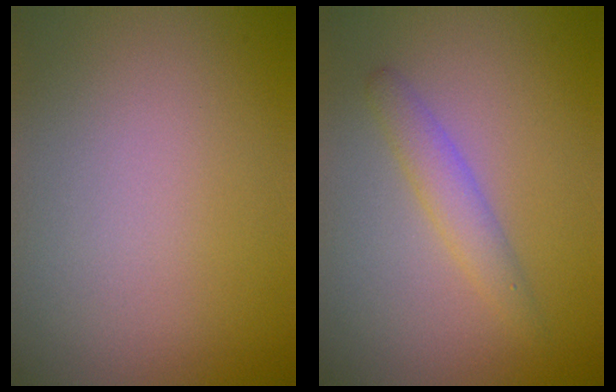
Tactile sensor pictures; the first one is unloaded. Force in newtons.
{"total": 2.1, "press": 2.1, "slide": 0.1}